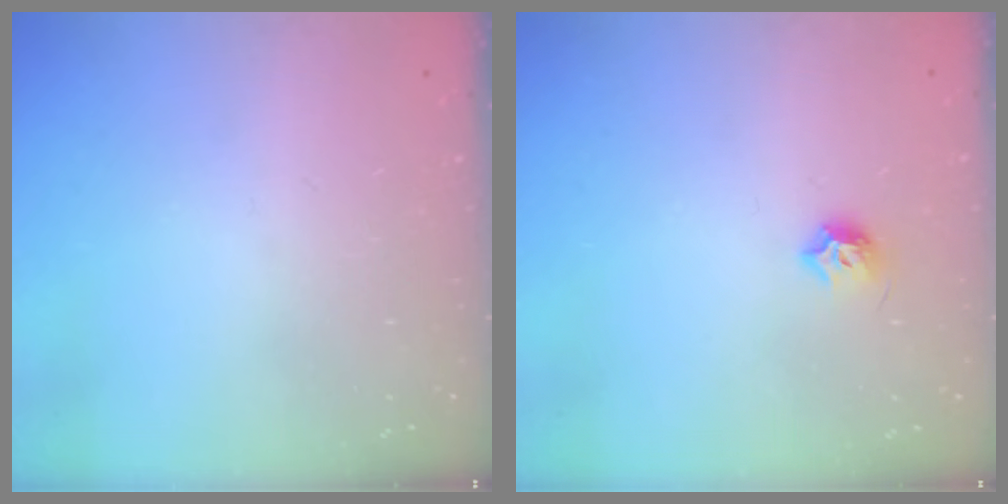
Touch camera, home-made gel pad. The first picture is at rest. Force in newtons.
{"total": 5.9, "press": 5.8, "slide": 0.9}